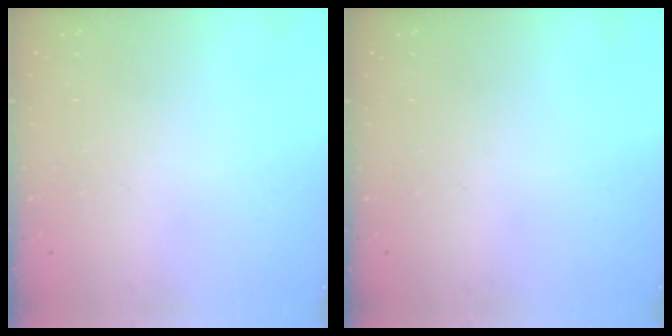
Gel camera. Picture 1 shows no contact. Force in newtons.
{"total": 0.0}